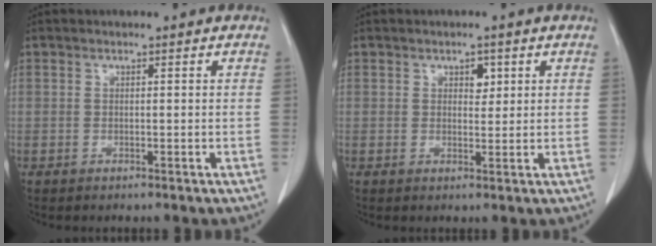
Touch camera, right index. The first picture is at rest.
{"total": 2.0, "force": [0.9, 1.2, 1.3], "torque": [-0.015, -0.001, 0.013]}